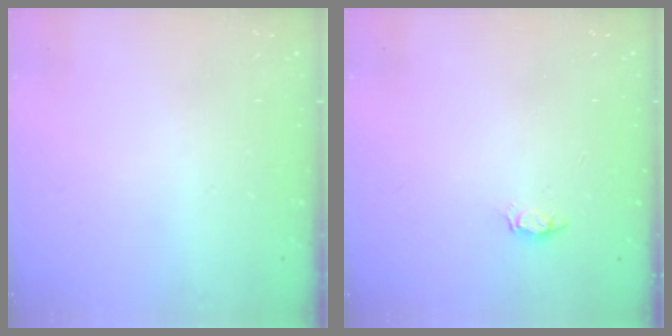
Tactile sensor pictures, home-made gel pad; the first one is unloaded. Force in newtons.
{"total": 2.9, "press": 2.9, "slide": 0.4}